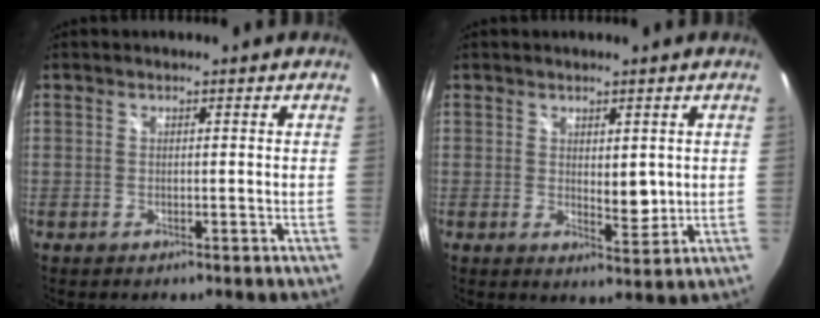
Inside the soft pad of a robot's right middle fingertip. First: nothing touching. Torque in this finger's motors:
{"motor_torque": [-0.22, -0.13, 0.07, 0.01]}